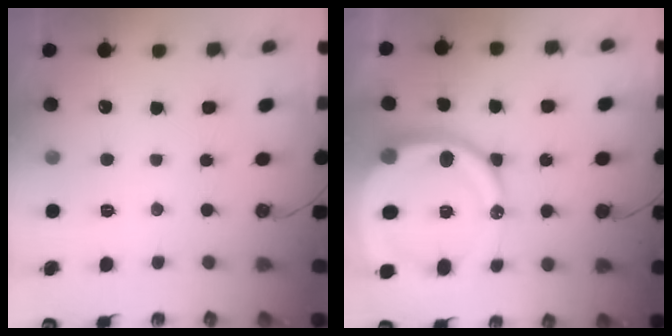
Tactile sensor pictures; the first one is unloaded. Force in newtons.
{"total": 22.6, "press": 22.4, "slide": 2.8}